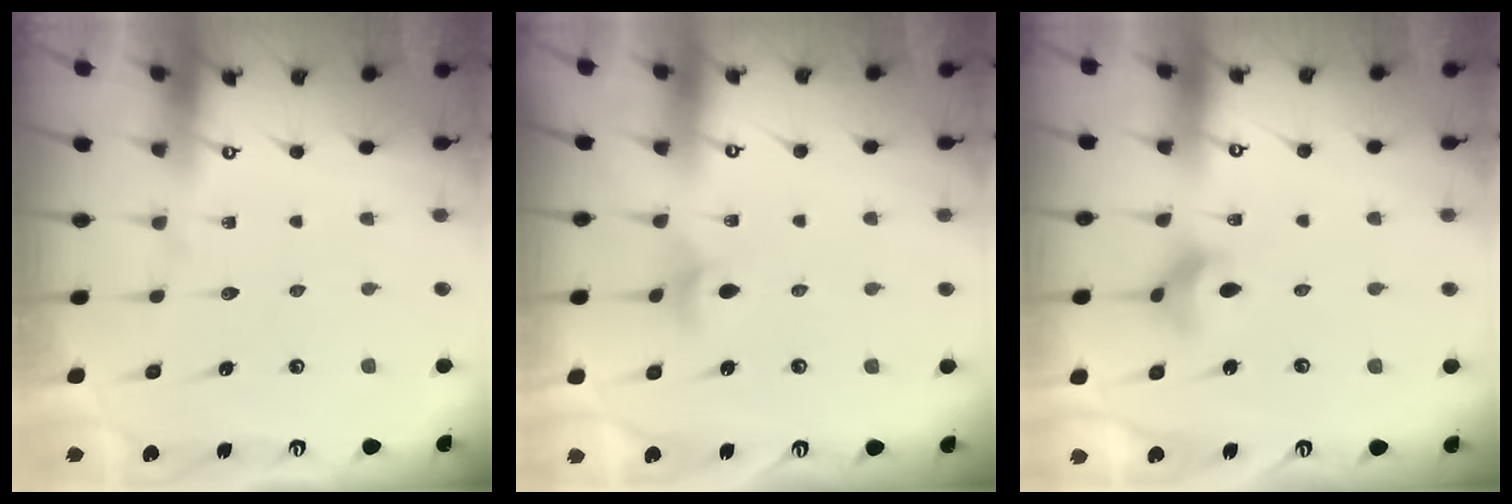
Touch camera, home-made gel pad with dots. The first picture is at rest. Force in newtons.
{"total": 5.3, "press": 5.2, "slide": 0.9}
{"total": 6.1, "press": 5.8, "slide": 1.7}